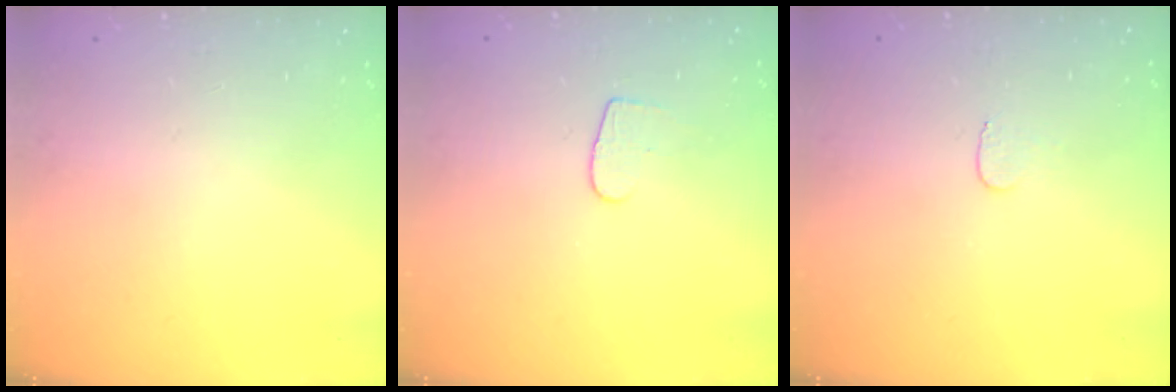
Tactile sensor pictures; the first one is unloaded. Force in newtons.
{"total": 4.3, "press": 4.2, "slide": 0.3}
{"total": 3.1, "press": 3.1, "slide": 0.3}